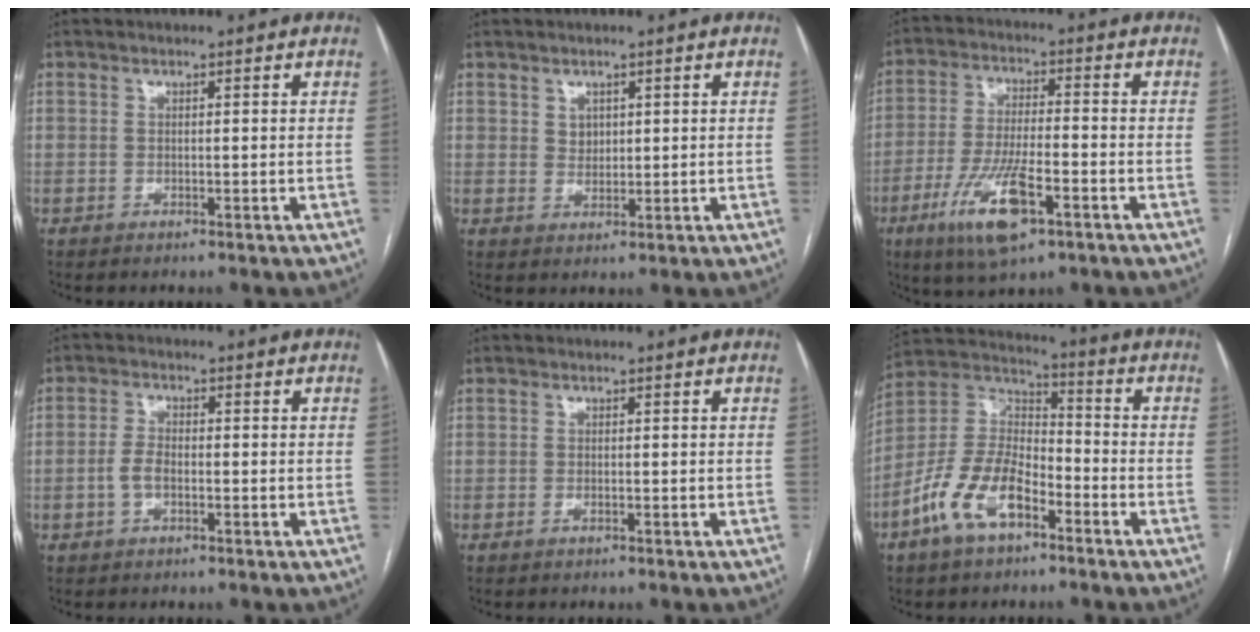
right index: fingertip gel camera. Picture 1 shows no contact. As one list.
[{"total": 2.1, "force": [1.0, 1.6, 1.0], "torque": [-0.017, -0.003, 0.021]}, {"total": 11.8, "force": [-5.7, 2.8, 10.0], "torque": [-0.203, -0.016, -0.096]}, {"total": 3.0, "force": [-0.8, 1.5, 2.5], "torque": [-0.055, 0.006, -0.017]}, {"total": 0.8, "force": [-0.4, 0.3, 0.6], "torque": [-0.013, -0.001, -0.004]}, {"total": 12.6, "force": [-6.7, 5.8, 9.0], "torque": [-0.194, 0.015, -0.127]}]